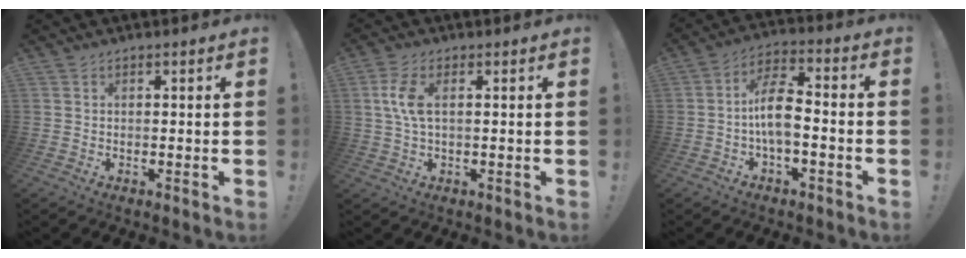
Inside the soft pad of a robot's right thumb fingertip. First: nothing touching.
{"total": 6.6, "force": [1.1, 2.9, 5.8], "torque": [-0.113, -0.001, 0.017]}
{"total": 10.5, "force": [-1.9, 5.1, 9.0], "torque": [-0.166, 0.013, -0.035]}